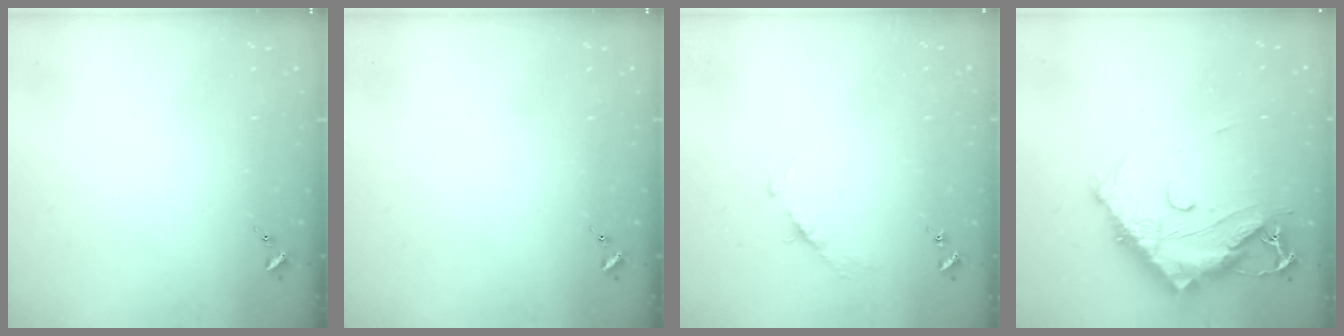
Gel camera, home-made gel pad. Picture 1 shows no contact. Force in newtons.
{"total": 0.0}
{"total": 4.4, "press": 4.4, "slide": 0.6}
{"total": 14.9, "press": 14.8, "slide": 1.4}